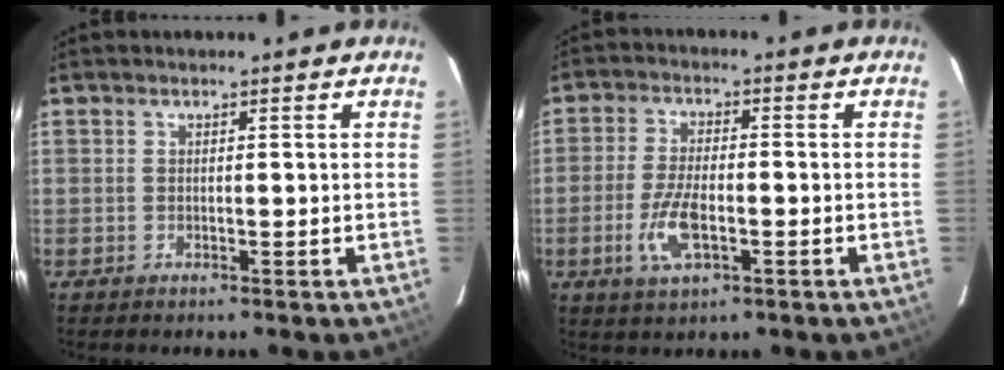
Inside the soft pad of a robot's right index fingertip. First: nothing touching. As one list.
[{"total": 7.9, "force": [-2.5, 3.2, 6.7], "torque": [-0.145, -0.005, -0.048]}]